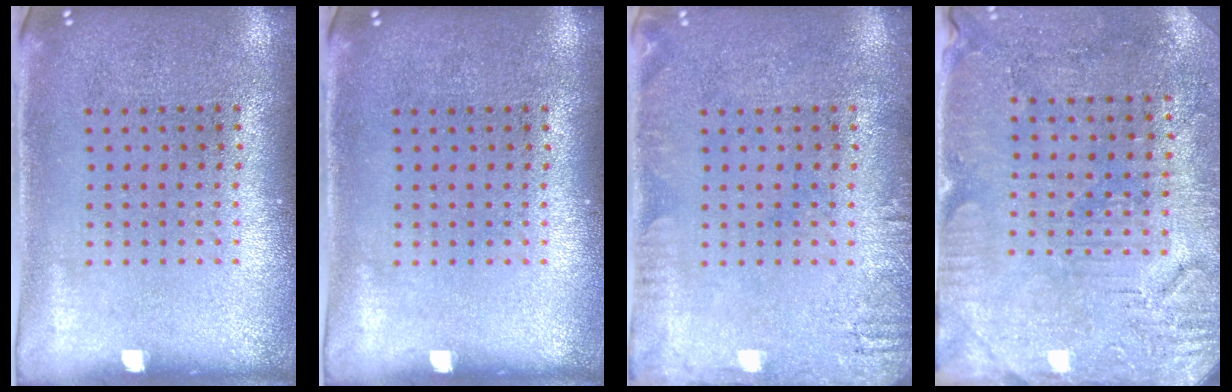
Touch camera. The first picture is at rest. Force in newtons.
{"total": 0.0}
{"total": 1.7, "press": 1.7, "slide": 0.2}
{"total": 3.0, "press": 2.9, "slide": 1.0}